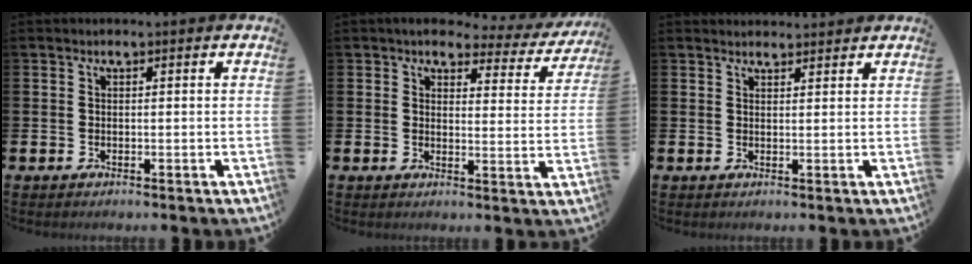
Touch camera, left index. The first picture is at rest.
{"total": 3.8, "force": [3.2, 1.6, 1.0], "torque": [-0.021, -0.026, 0.048]}
{"total": 1.7, "force": [1.7, 0.4, -0.1], "torque": [0.010, -0.011, 0.029]}